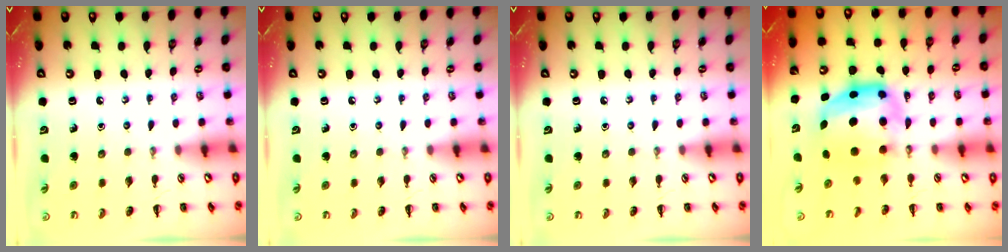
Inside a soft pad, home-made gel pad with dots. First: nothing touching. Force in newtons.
{"total": 0.0}
{"total": 0.0}
{"total": 7.1, "press": 6.9, "slide": 1.6}